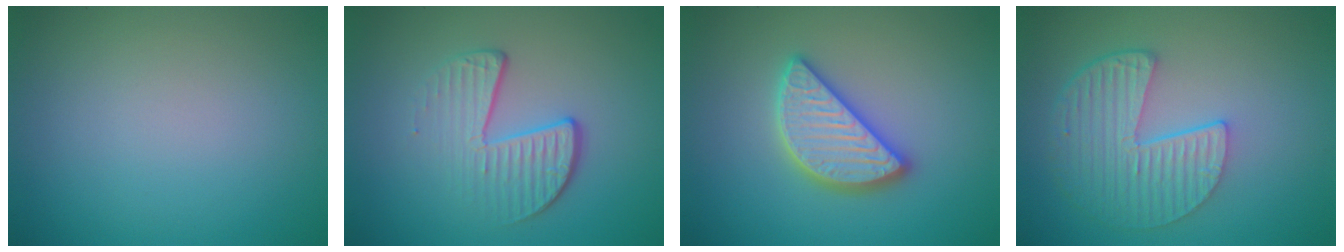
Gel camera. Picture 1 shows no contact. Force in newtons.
{"total": 4.1, "press": 2.8, "slide": 2.9}
{"total": 4.7, "press": 4.7, "slide": 0.4}
{"total": 5.5, "press": 4.2, "slide": 3.6}